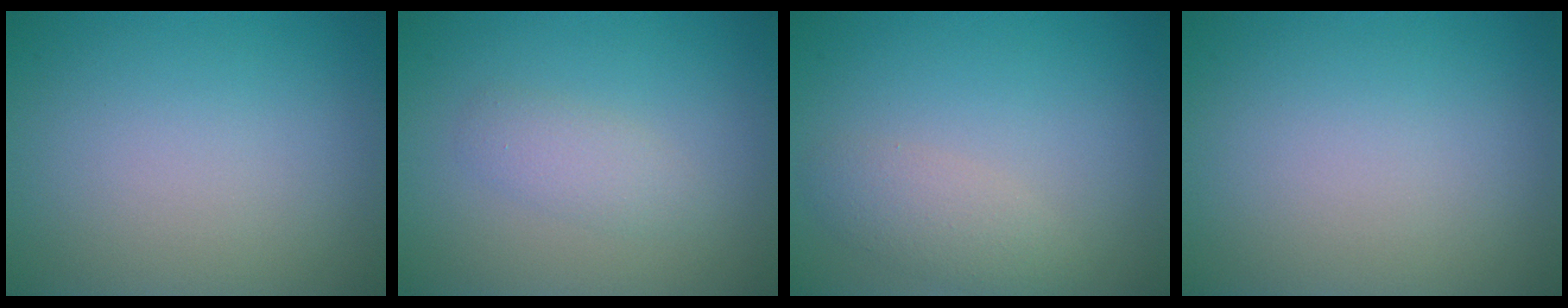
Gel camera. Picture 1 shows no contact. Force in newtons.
{"total": 2.4, "press": 2.4, "slide": 0.2}
{"total": 2.3, "press": 2.3, "slide": 0.2}
{"total": 0.0}